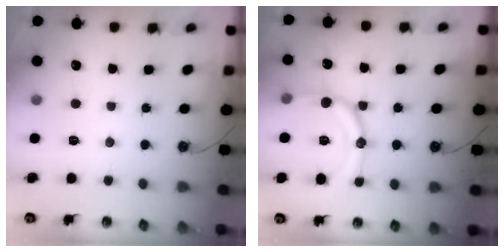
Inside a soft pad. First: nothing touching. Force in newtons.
{"total": 14.1, "press": 14.1, "slide": 0.5}